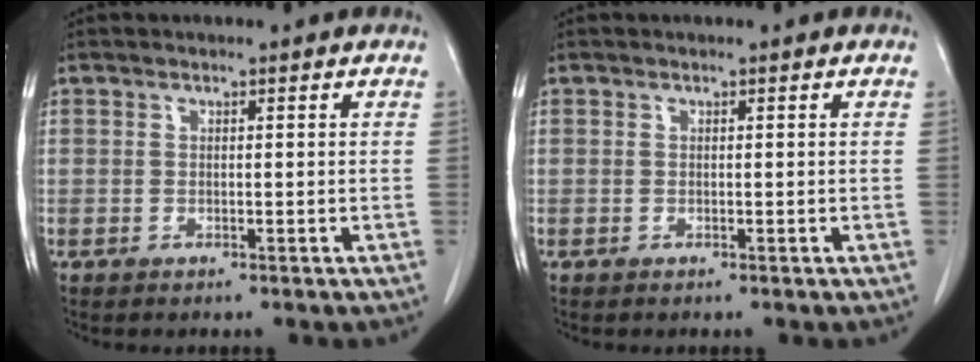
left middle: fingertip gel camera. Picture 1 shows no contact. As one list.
[{"total": 0.0}]